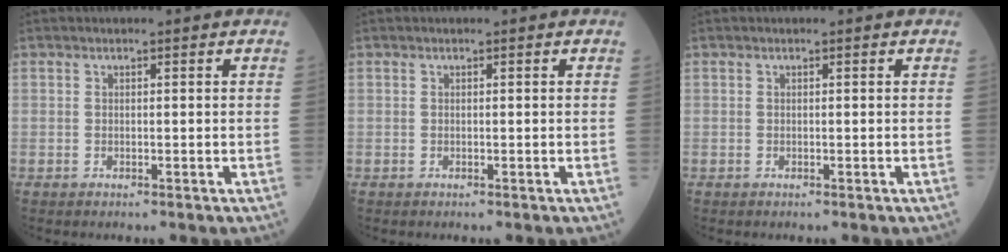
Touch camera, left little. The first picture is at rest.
{"total": 0.0}
{"total": 0.0}